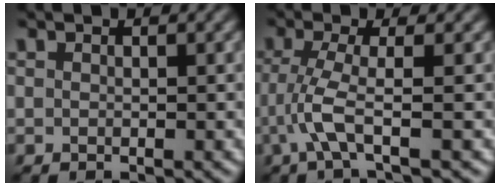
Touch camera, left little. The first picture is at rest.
{"total": 3.2, "force": [-1.0, 0.3, 3.1], "torque": [-0.072, -0.002, -0.026]}